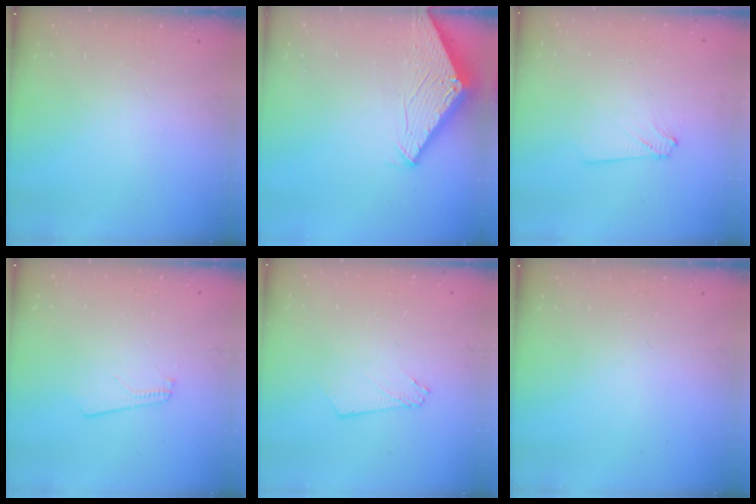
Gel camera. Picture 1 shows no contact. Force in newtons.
{"total": 2.9, "press": 2.9, "slide": 0.2}
{"total": 2.9, "press": 2.9, "slide": 0.4}
{"total": 2.8, "press": 2.8, "slide": 0.4}
{"total": 2.5, "press": 2.5, "slide": 0.2}
{"total": 0.0}